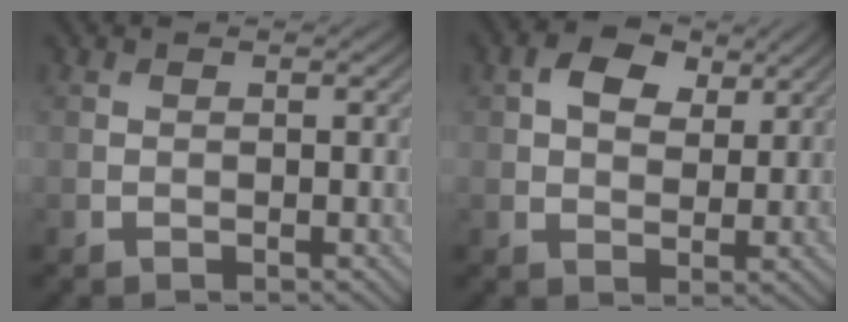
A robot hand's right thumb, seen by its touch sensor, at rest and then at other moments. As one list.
[{"total": 5.5, "force": [2.3, 3.6, 3.5], "torque": [-0.063, 0.002, 0.035]}]